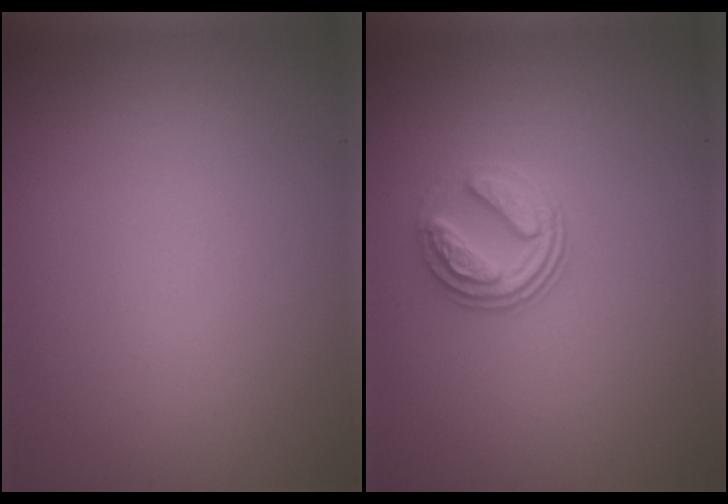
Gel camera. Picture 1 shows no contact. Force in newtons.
{"total": 2.9, "press": 2.6, "slide": 1.3}